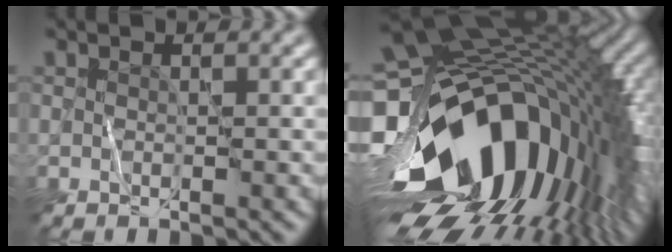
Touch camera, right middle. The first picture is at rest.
{"total": 18.8, "force": [-4.0, 11.3, 14.4], "torque": [-0.253, -0.028, -0.070]}